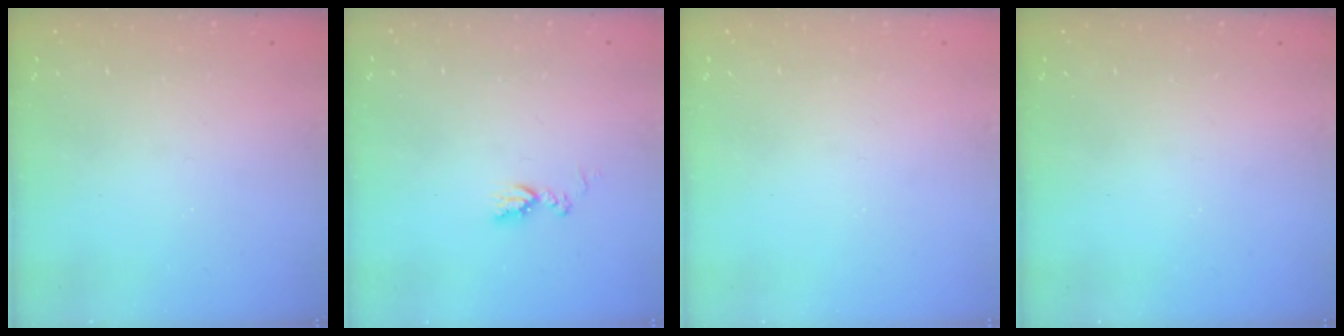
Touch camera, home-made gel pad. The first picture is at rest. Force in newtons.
{"total": 6.9, "press": 6.8, "slide": 0.8}
{"total": 0.0}
{"total": 0.0}